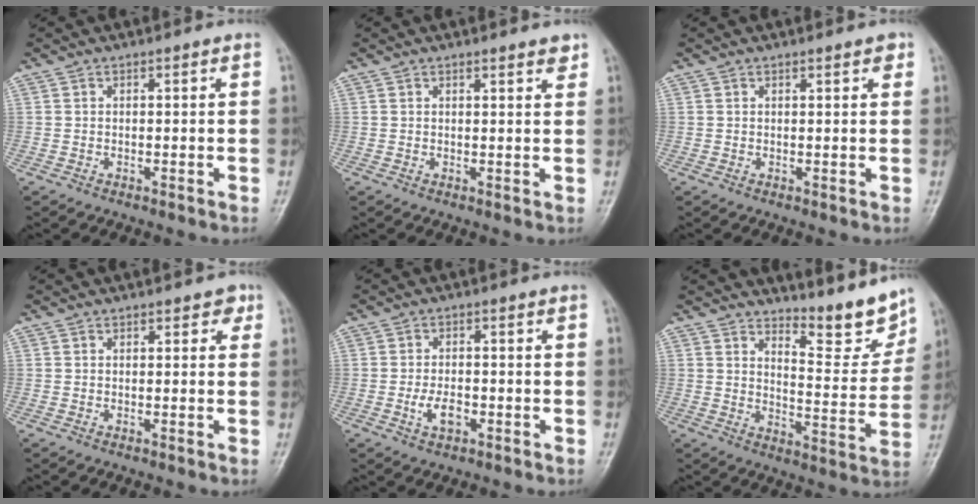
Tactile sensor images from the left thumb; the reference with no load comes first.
{"total": 1.9, "force": [1.6, 0.4, 1.0], "torque": [-0.008, -0.010, 0.020]}
{"total": 1.5, "force": [1.0, 0.4, 1.0], "torque": [-0.010, -0.002, 0.010]}
{"total": 2.0, "force": [1.2, 1.2, 1.0], "torque": [0.006, -0.002, 0.010]}
{"total": 3.9, "force": [-1.3, 2.2, 3.0], "torque": [-0.055, 0.005, -0.022]}
{"total": 9.8, "force": [8.8, 2.1, 3.8], "torque": [-0.027, -0.083, 0.134]}